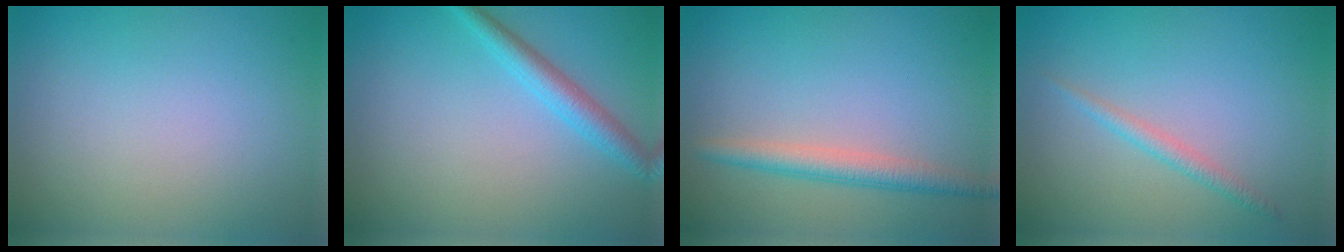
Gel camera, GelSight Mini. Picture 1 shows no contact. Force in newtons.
{"total": 2.5, "press": 2.5, "slide": 0.0}
{"total": 2.7, "press": 2.7, "slide": 0.2}
{"total": 1.4, "press": 1.4, "slide": 0.0}